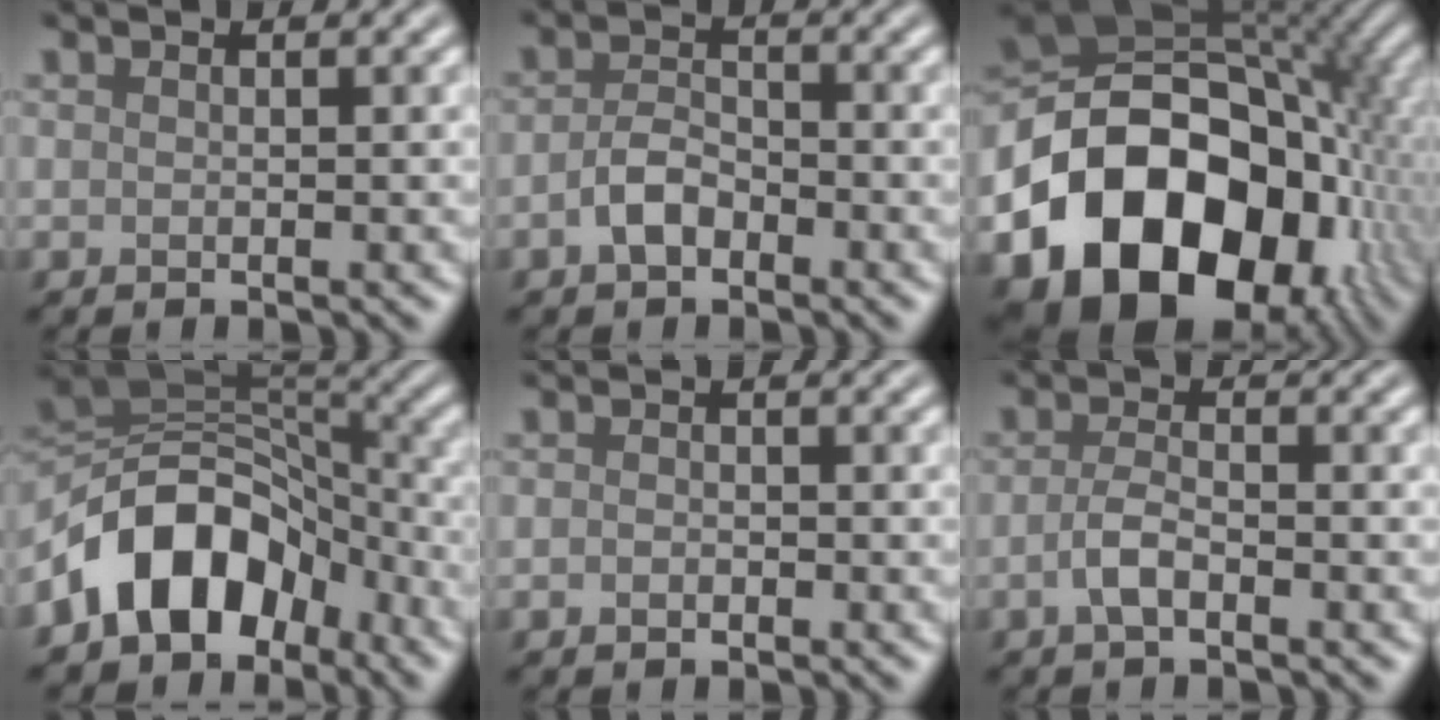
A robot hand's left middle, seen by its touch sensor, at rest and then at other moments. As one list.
[{"total": 2.5, "force": [-1.2, 1.5, 1.7], "torque": [-0.035, 0.005, -0.028]}, {"total": 20.1, "force": [-6.4, 14.7, 12.1], "torque": [-0.217, -0.025, -0.104]}, {"total": 10.0, "force": [-5.1, 6.5, 5.6], "torque": [-0.073, 0.016, -0.107]}, {"total": 0.8, "force": [-0.3, 0.5, 0.5], "torque": [-0.009, -0.001, -0.008]}, {"total": 2.2, "force": [-0.9, 0.8, 1.8], "torque": [-0.038, 0.003, -0.022]}]